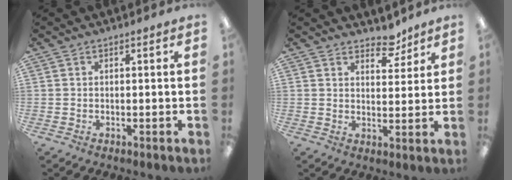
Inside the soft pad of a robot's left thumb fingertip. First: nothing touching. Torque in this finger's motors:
{"motor_torque": [0.08, -0.03, -0.27, -0.08, 0.02]}